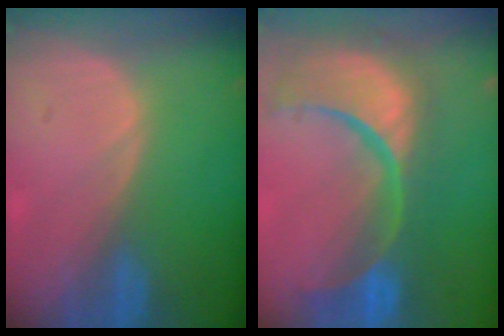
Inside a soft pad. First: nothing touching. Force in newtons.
{"total": 14.8, "press": 11.7, "slide": 9.0}